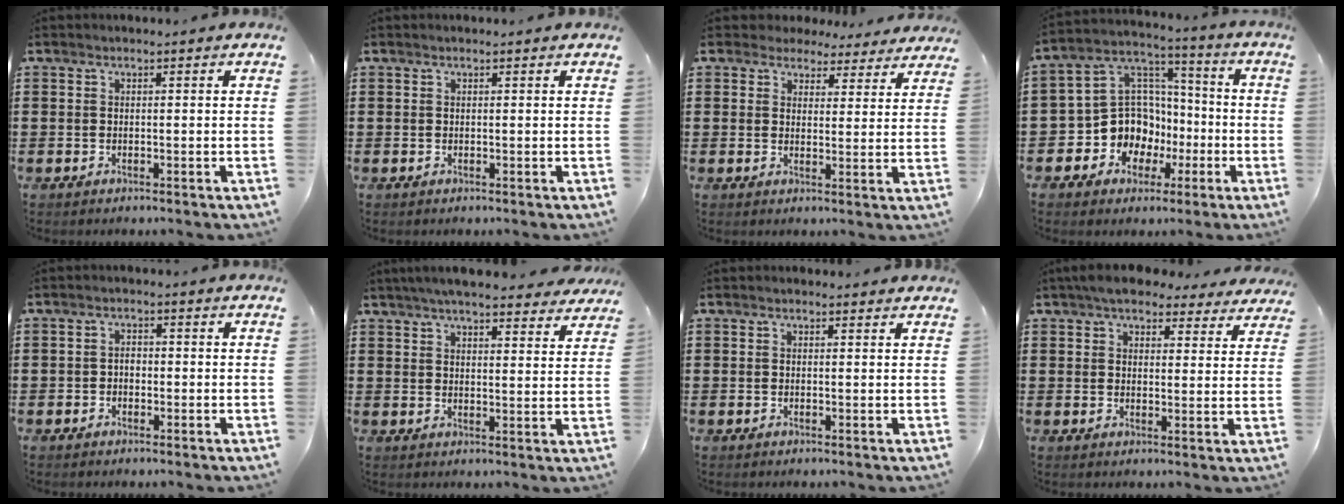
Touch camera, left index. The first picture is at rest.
{"total": 0.0}
{"total": 3.7, "force": [3.4, 1.4, 0.4], "torque": [-0.025, -0.007, 0.062]}
{"total": 11.3, "force": [-3.8, 10.2, 3.1], "torque": [-0.112, 0.006, -0.066]}
{"total": 1.5, "force": [-0.4, 1.1, 0.9], "torque": [-0.020, 0.004, -0.010]}
{"total": 5.5, "force": [5.1, 0.5, 1.9], "torque": [-0.054, -0.014, 0.093]}
{"total": 0.6, "force": [0.5, 0.3, 0.1], "torque": [-0.003, 0.002, 0.010]}
{"total": 5.8, "force": [5.2, 1.8, 1.9], "torque": [-0.046, -0.009, 0.096]}